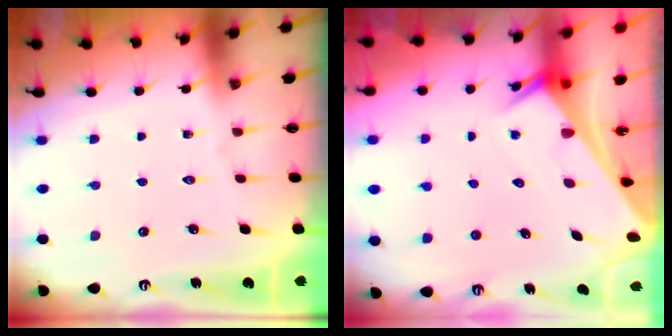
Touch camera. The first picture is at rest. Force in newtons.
{"total": 2.6, "press": 2.6, "slide": 0.1}